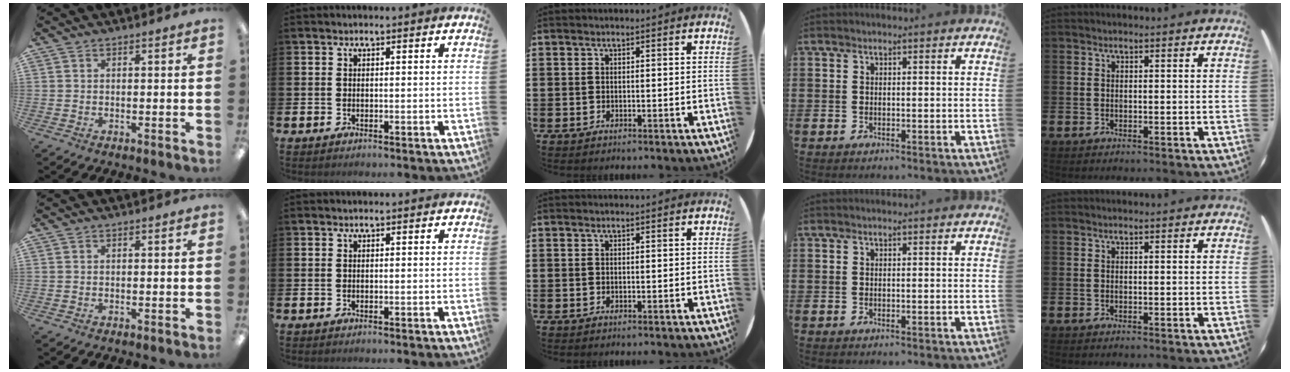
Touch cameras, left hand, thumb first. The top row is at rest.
{}